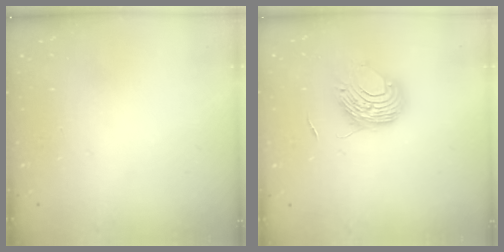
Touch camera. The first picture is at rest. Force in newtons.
{"total": 8.5, "press": 8.5, "slide": 0.2}